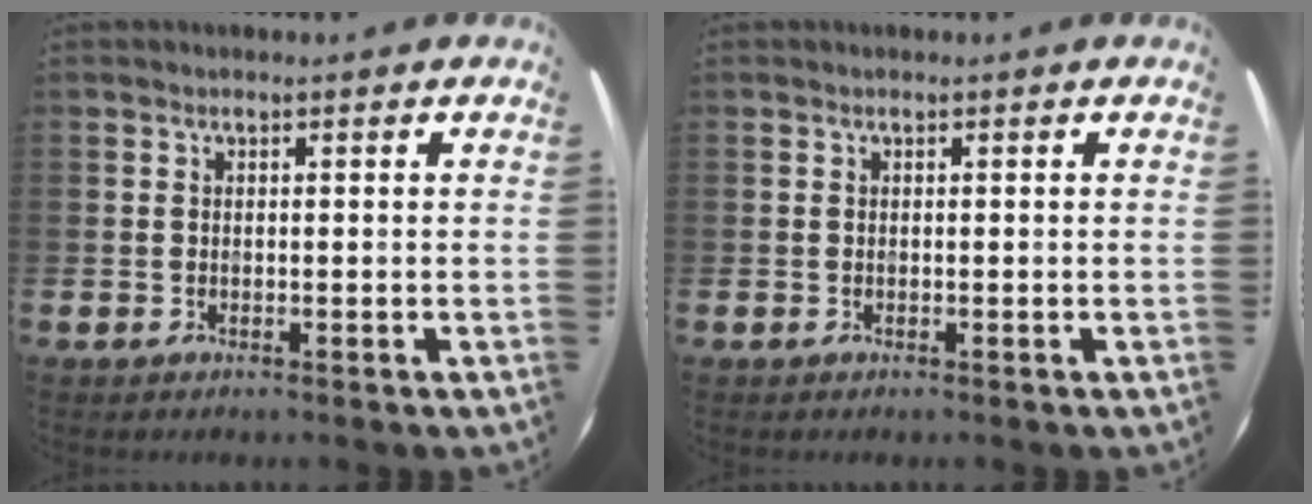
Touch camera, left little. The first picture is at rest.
{"total": 0.0}